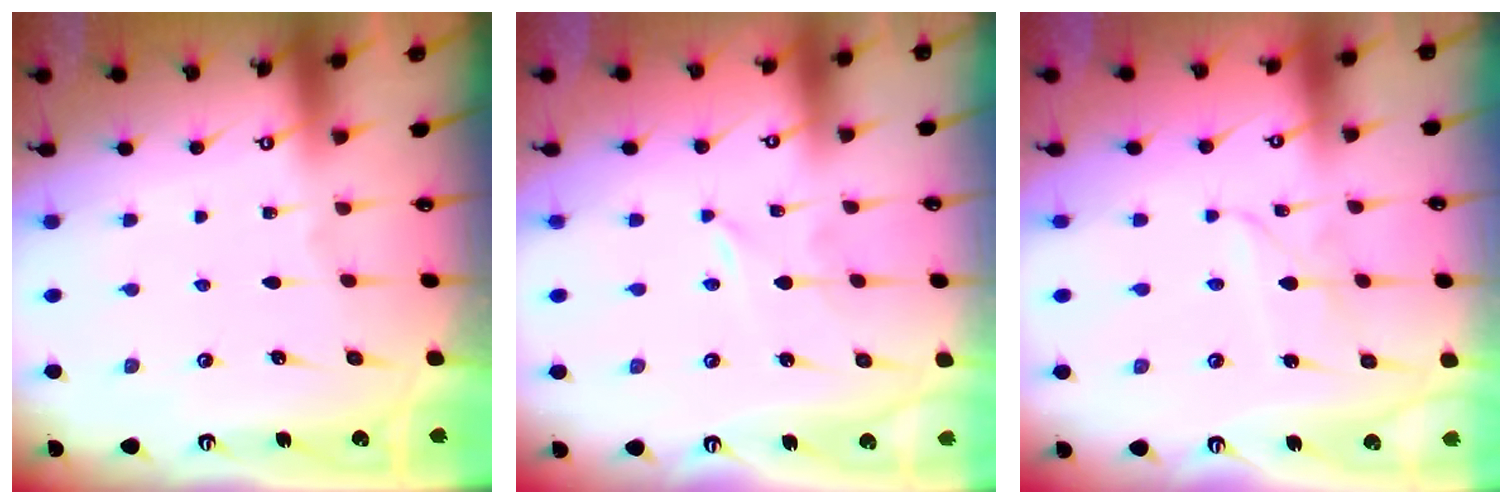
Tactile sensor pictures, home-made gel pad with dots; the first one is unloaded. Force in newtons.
{"total": 0.0}
{"total": 4.0, "press": 4.0, "slide": 0.3}